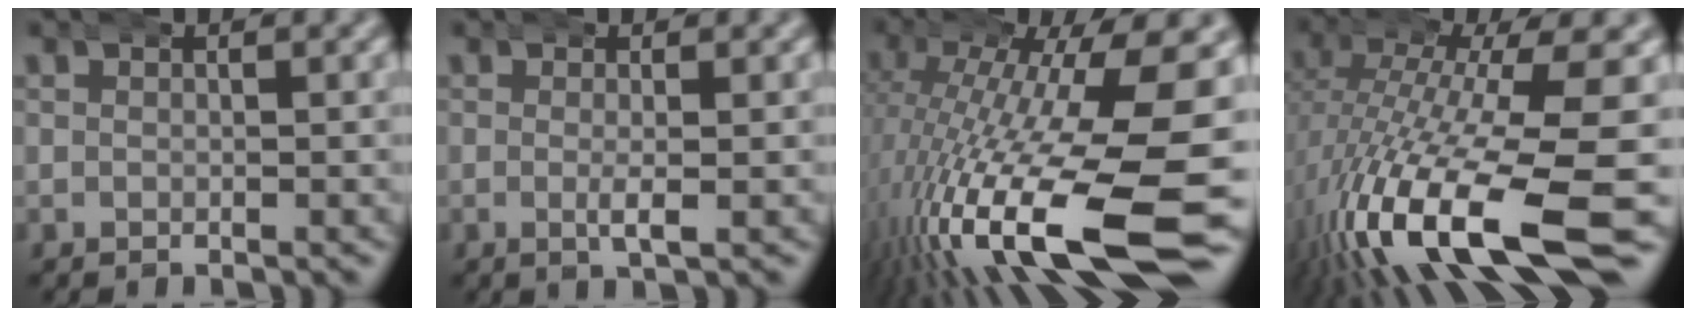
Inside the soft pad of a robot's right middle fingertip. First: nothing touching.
{"total": 1.4, "force": [-0.1, -0.1, 1.4], "torque": [-0.027, -0.003, -0.003]}
{"total": 15.6, "force": [-4.6, 5.6, 13.9], "torque": [-0.221, -0.034, -0.046]}
{"total": 14.7, "force": [-5.6, 5.6, 12.4], "torque": [-0.242, -0.045, -0.059]}